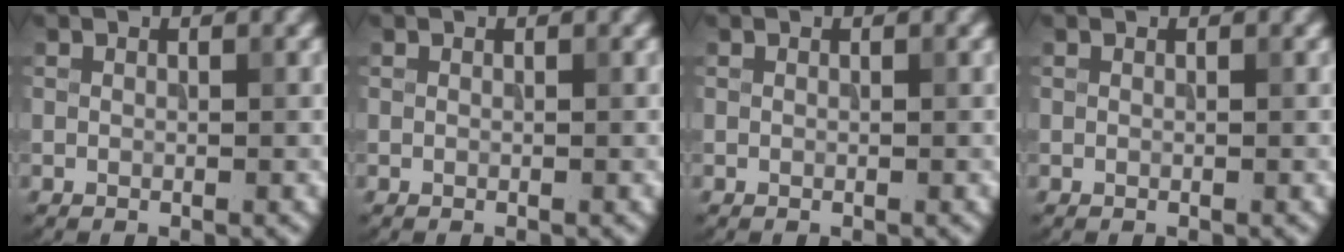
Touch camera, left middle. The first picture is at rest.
{"total": 0.0}
{"total": 0.0}
{"total": 0.0}